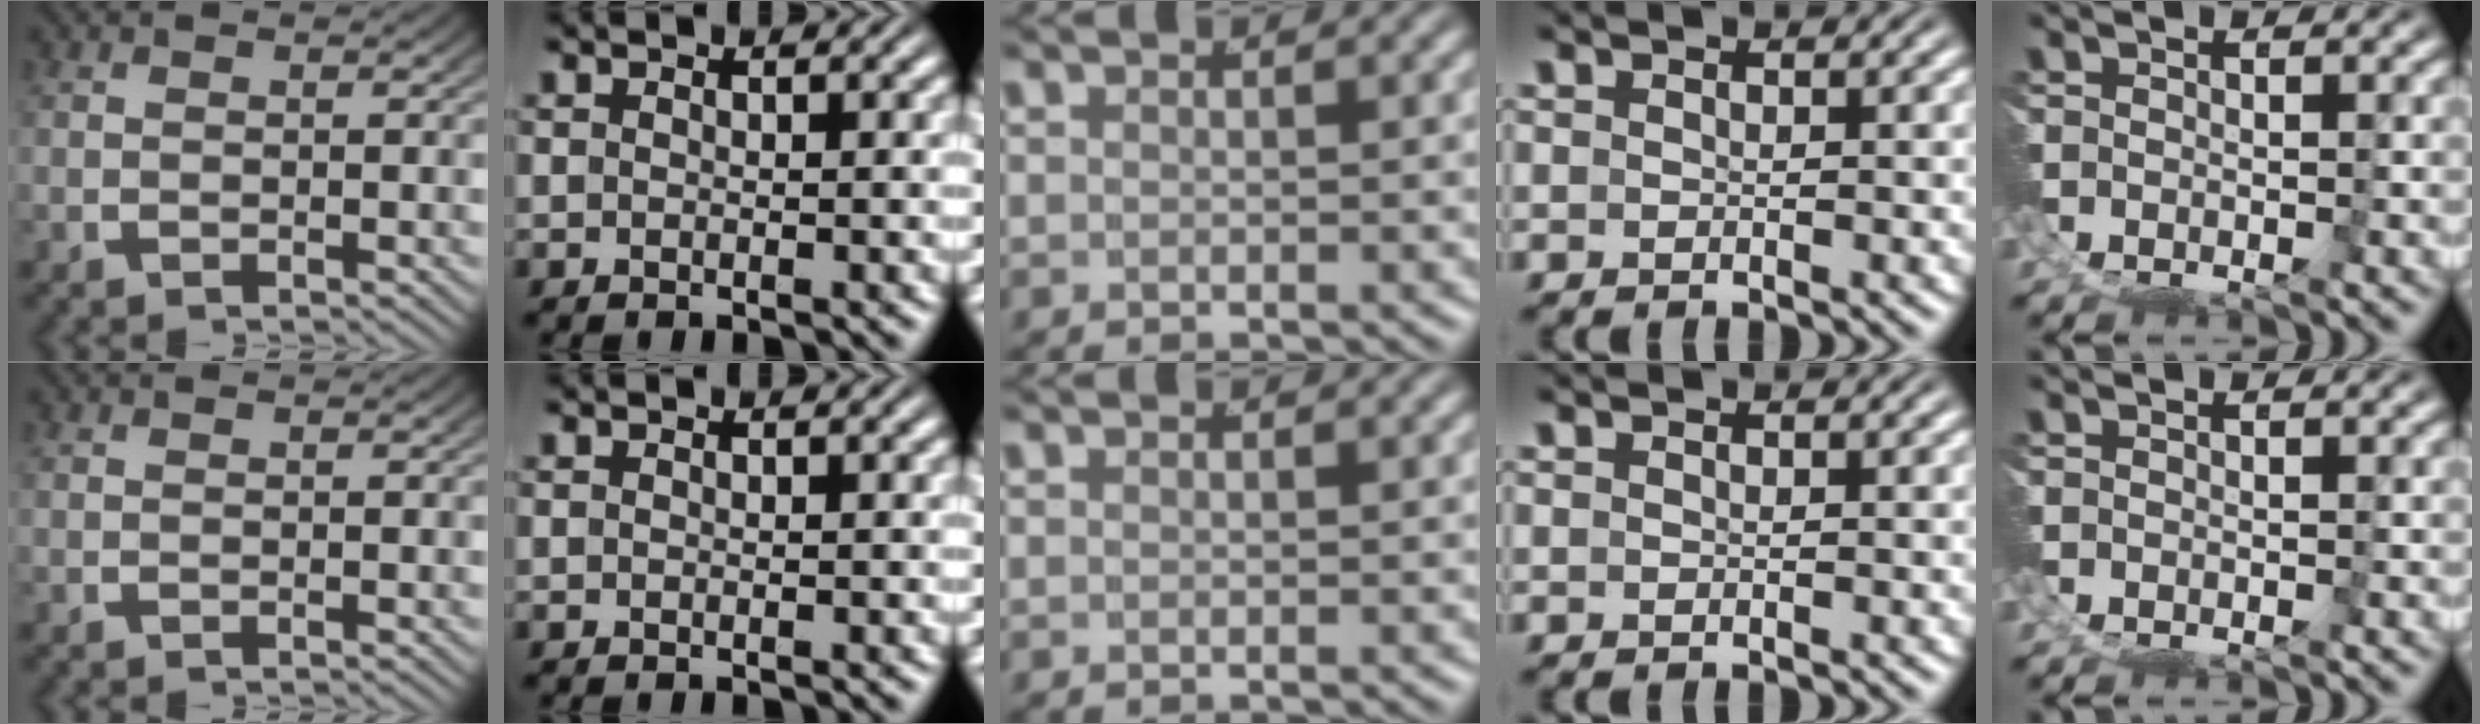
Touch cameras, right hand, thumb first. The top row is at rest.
{}